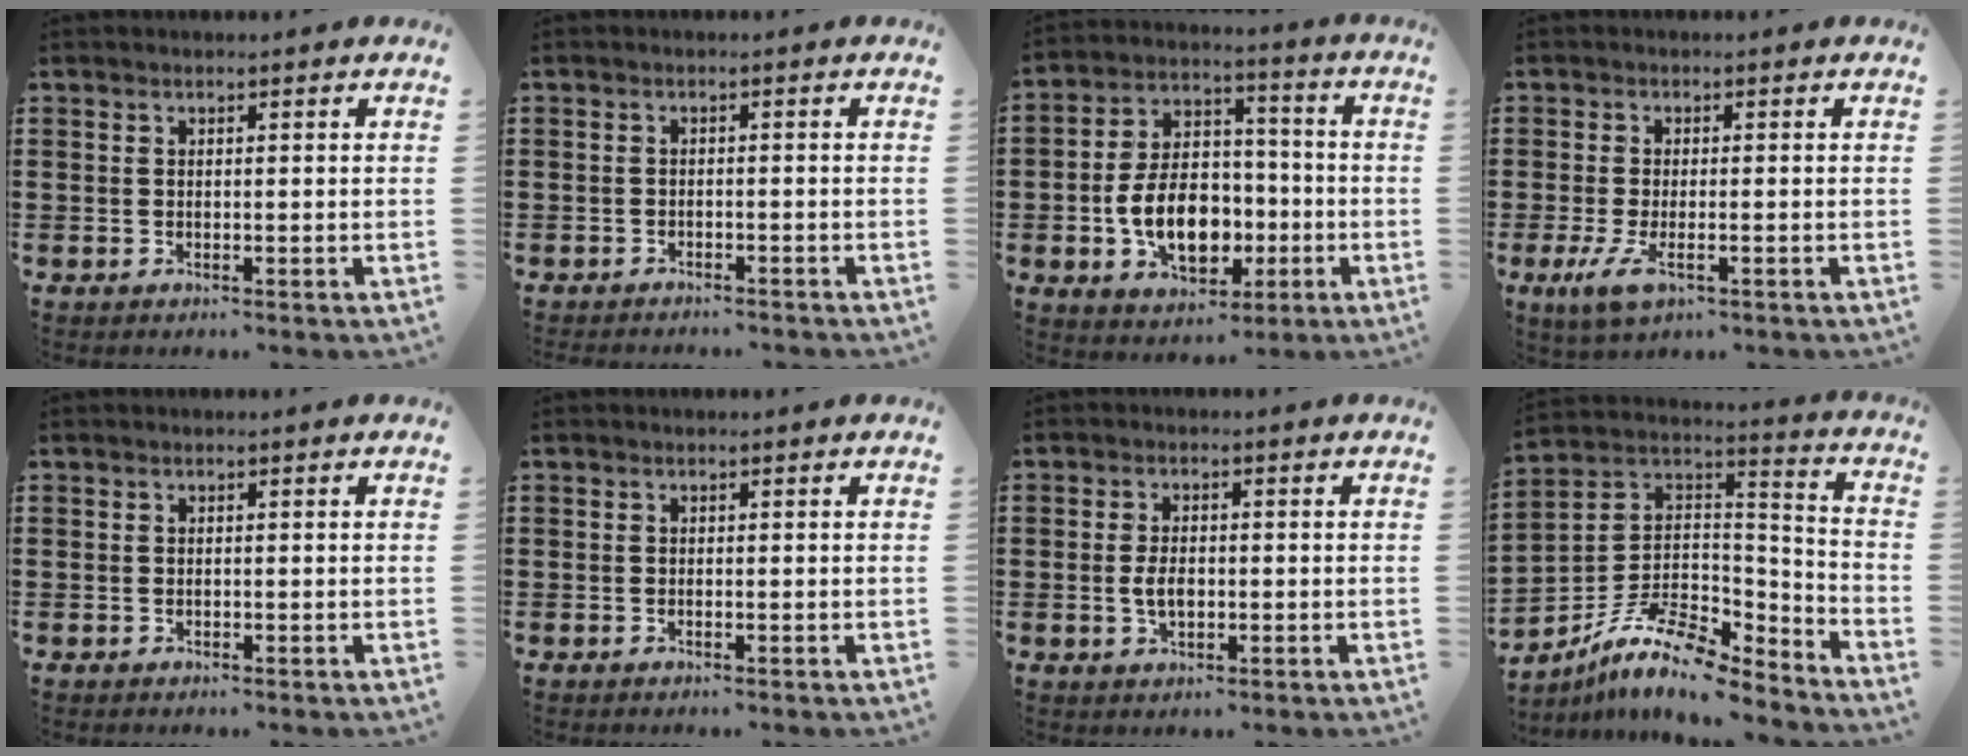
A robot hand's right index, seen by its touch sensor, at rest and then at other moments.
{"total": 1.2, "force": [-1.2, 0.0, -0.1], "torque": [-0.002, 0.002, -0.026]}
{"total": 11.3, "force": [-2.8, 7.5, 8.0], "torque": [-0.148, 0.004, -0.051]}
{"total": 3.9, "force": [-1.7, 1.0, 3.3], "torque": [-0.077, -0.015, -0.031]}
{"total": 0.0}
{"total": 0.0}
{"total": 3.6, "force": [-0.4, 1.8, 3.1], "torque": [-0.067, -0.001, -0.009]}
{"total": 11.0, "force": [-8.4, 3.7, 6.1], "torque": [-0.131, 0.012, -0.167]}